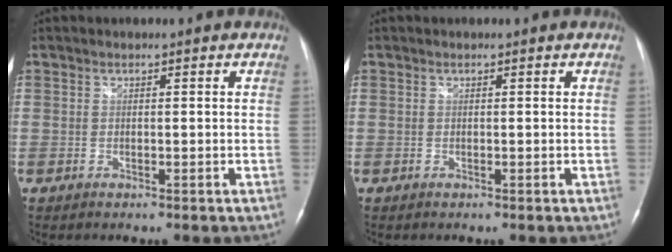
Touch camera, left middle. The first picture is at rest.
{"total": 0.0}